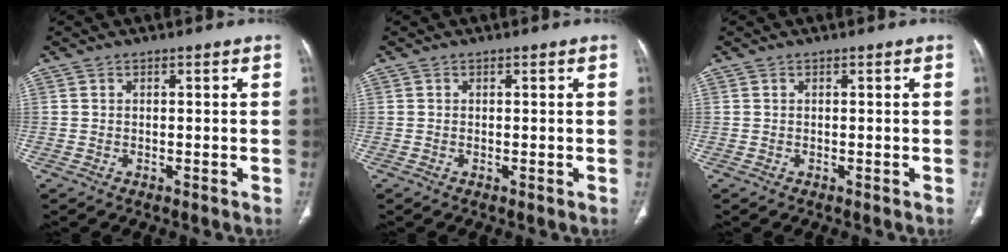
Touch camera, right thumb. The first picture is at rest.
{"total": 0.0}
{"total": 0.0}